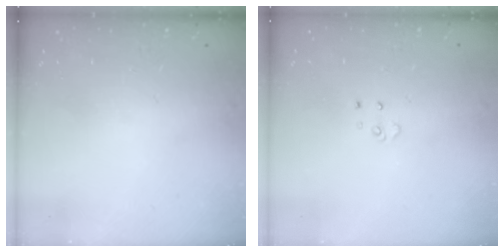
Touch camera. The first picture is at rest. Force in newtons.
{"total": 3.9, "press": 3.9, "slide": 0.3}